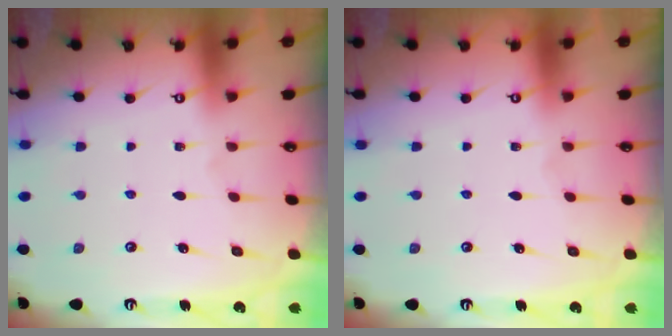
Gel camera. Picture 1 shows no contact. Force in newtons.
{"total": 0.0}